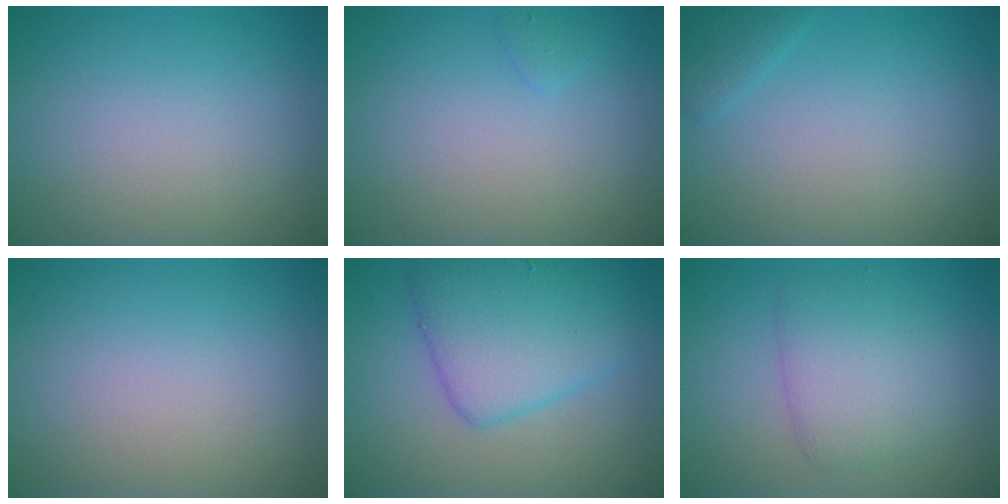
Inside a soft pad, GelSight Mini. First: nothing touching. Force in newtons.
{"total": 0.6, "press": 0.6, "slide": 0.1}
{"total": 1.2, "press": 1.2, "slide": 0.0}
{"total": 0.0}
{"total": 5.9, "press": 5.9, "slide": 0.3}
{"total": 3.9, "press": 3.8, "slide": 0.2}